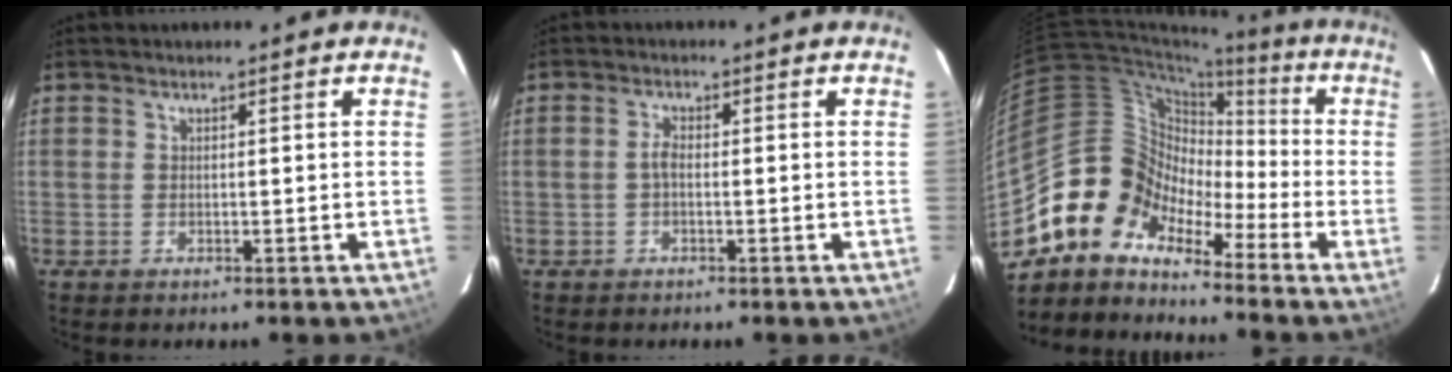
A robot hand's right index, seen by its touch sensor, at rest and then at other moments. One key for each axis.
{"total": 1.6, "fx": -0.4, "fy": 0.7, "fz": 1.4, "tx": -0.029, "ty": 0.006, "tz": -0.010}
{"total": 11.3, "fx": -8.4, "fy": 7.1, "fz": 2.4, "tx": -0.049, "ty": 0.037, "tz": -0.189}